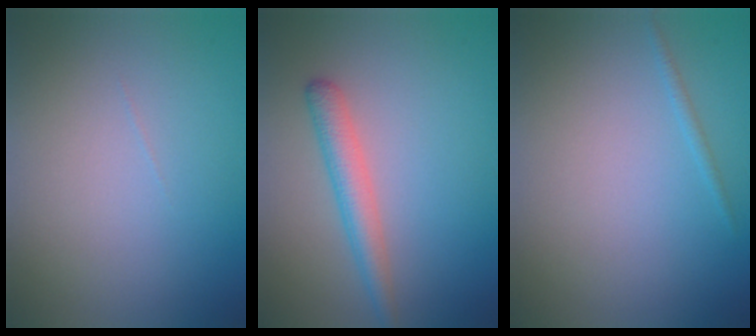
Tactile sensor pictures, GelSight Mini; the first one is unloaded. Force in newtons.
{"total": 2.8, "press": 2.7, "slide": 0.2}
{"total": 0.7, "press": 0.6, "slide": 0.1}